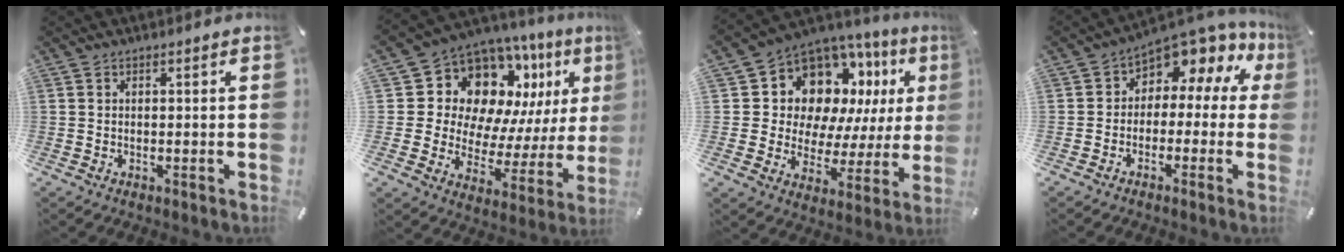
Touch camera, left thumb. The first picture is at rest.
{"total": 13.9, "force": [8.2, 9.8, 5.4], "torque": [-0.095, -0.088, 0.151]}
{"total": 12.7, "force": [7.0, 9.5, 4.6], "torque": [-0.084, -0.071, 0.133]}
{"total": 6.0, "force": [3.8, 3.7, 2.8], "torque": [-0.045, -0.051, 0.065]}